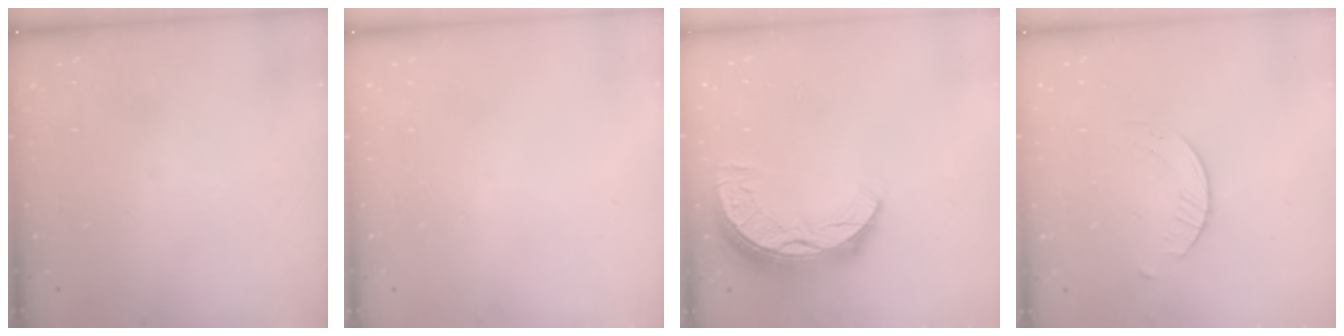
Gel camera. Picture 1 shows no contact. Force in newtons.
{"total": 0.0}
{"total": 10.4, "press": 10.3, "slide": 0.9}
{"total": 1.6, "press": 1.6, "slide": 0.3}